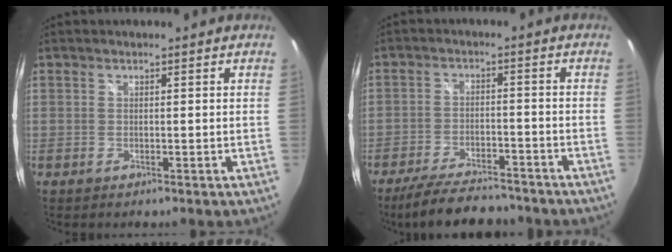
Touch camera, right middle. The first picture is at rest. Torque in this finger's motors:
{"motor_torque": [1.09, -1.04, 0.54, 0.16]}